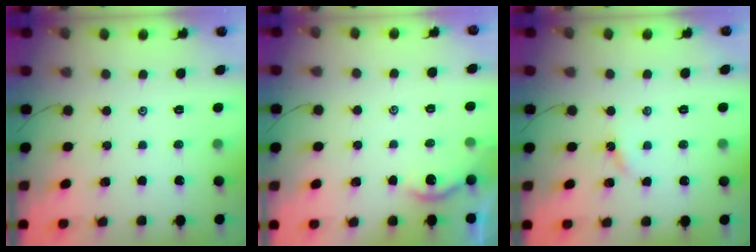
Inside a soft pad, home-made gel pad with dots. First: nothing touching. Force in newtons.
{"total": 2.8, "press": 2.8, "slide": 0.3}
{"total": 2.9, "press": 2.9, "slide": 0.3}